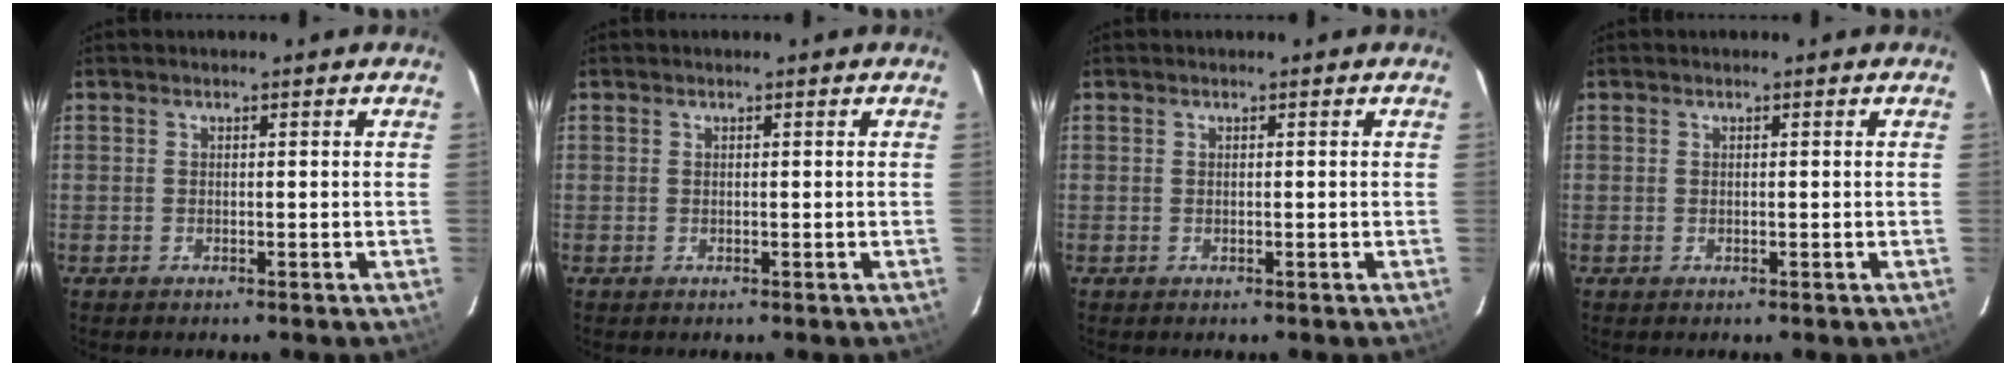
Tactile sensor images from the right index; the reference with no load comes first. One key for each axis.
{"total": 0.0}
{"total": 0.0}
{"total": 0.0}